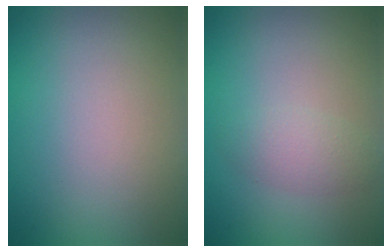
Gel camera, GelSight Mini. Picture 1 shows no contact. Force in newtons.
{"total": 1.8, "press": 1.8, "slide": 0.1}